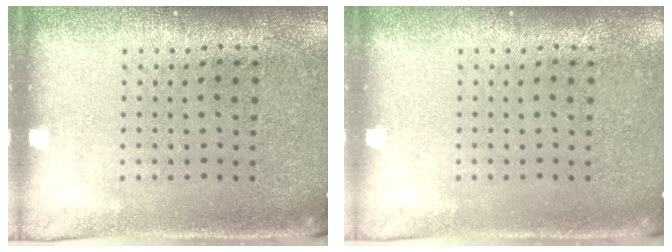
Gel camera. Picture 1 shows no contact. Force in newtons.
{"total": 0.0}